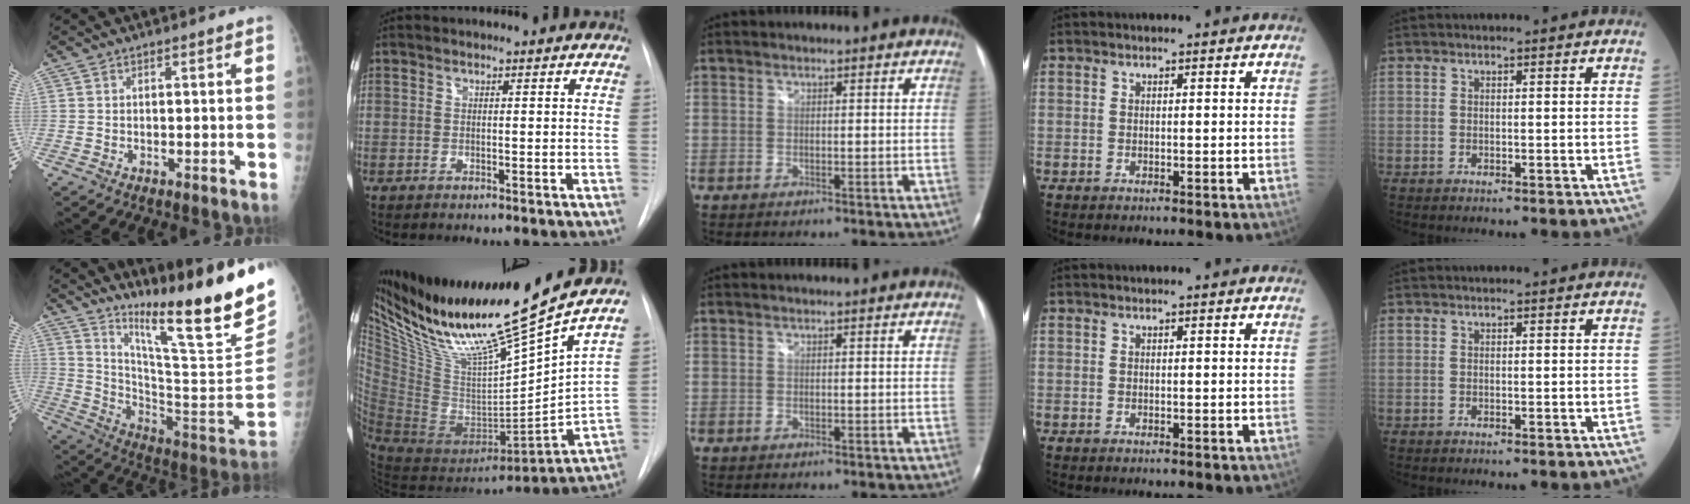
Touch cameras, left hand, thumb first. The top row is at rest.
{"thumb": {"total": 26.2, "force": [19.0, 1.4, 18.0], "torque": [-0.260, -0.130, 0.296]}, "index": {"total": 26.8, "force": [20.6, 0.5, 17.2], "torque": [-0.290, -0.023, 0.369]}}